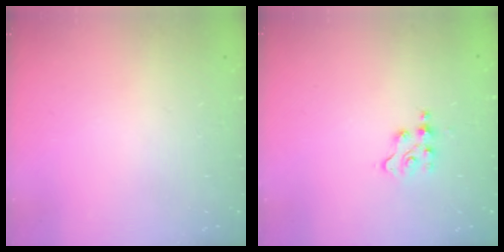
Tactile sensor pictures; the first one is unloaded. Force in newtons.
{"total": 3.5, "press": 3.5, "slide": 0.4}